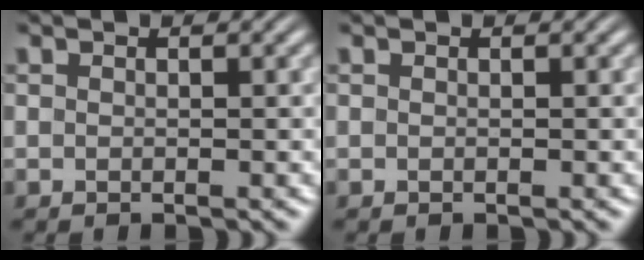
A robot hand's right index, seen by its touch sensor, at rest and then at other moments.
{"total": 0.0}